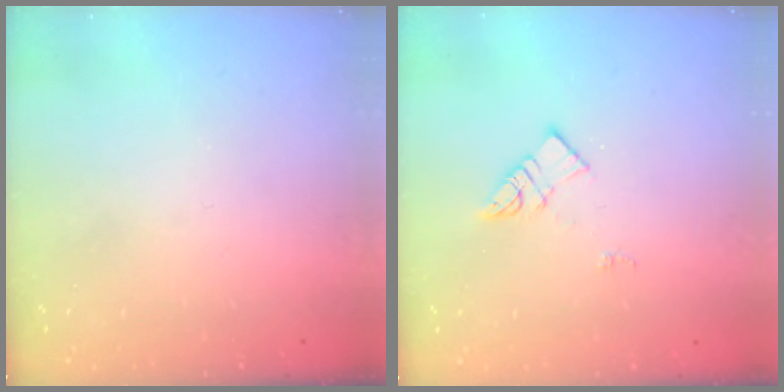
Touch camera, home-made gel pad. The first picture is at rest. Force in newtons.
{"total": 6.2, "press": 6.2, "slide": 0.2}